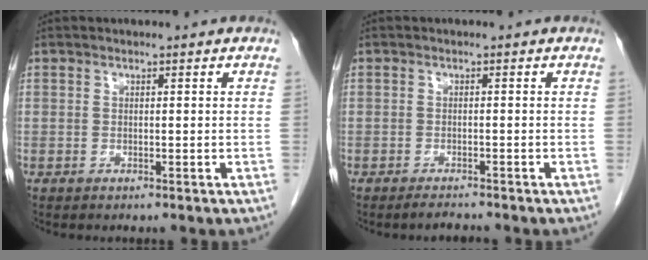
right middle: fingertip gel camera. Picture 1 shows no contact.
{"total": 1.6, "force": [-1.5, -0.1, 0.5], "torque": [-0.017, -0.008, -0.022]}